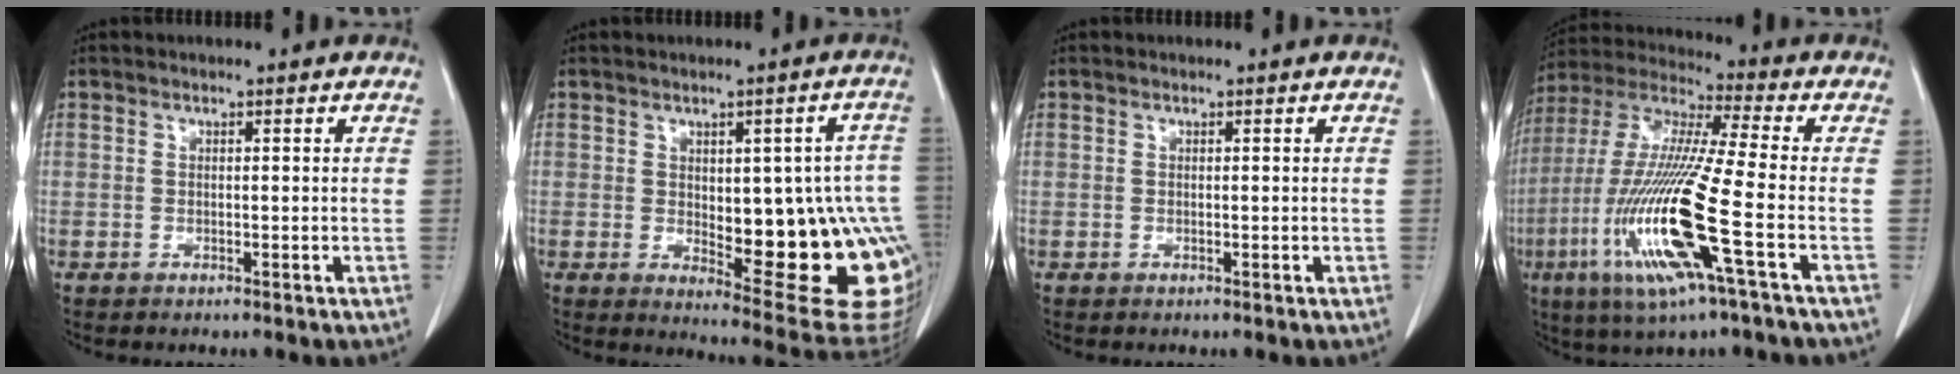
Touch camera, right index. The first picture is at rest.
{"total": 20.2, "force": [-2.3, 6.2, 19.1], "torque": [-0.159, 0.016, -0.001]}
{"total": 0.0}
{"total": 18.7, "force": [-6.0, 0.3, 17.8], "torque": [-0.384, -0.025, -0.121]}